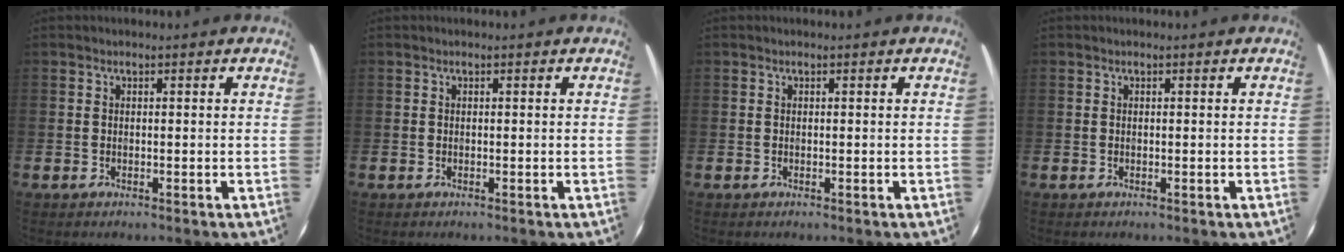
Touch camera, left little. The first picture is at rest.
{"total": 0.0}
{"total": 0.0}
{"total": 0.0}